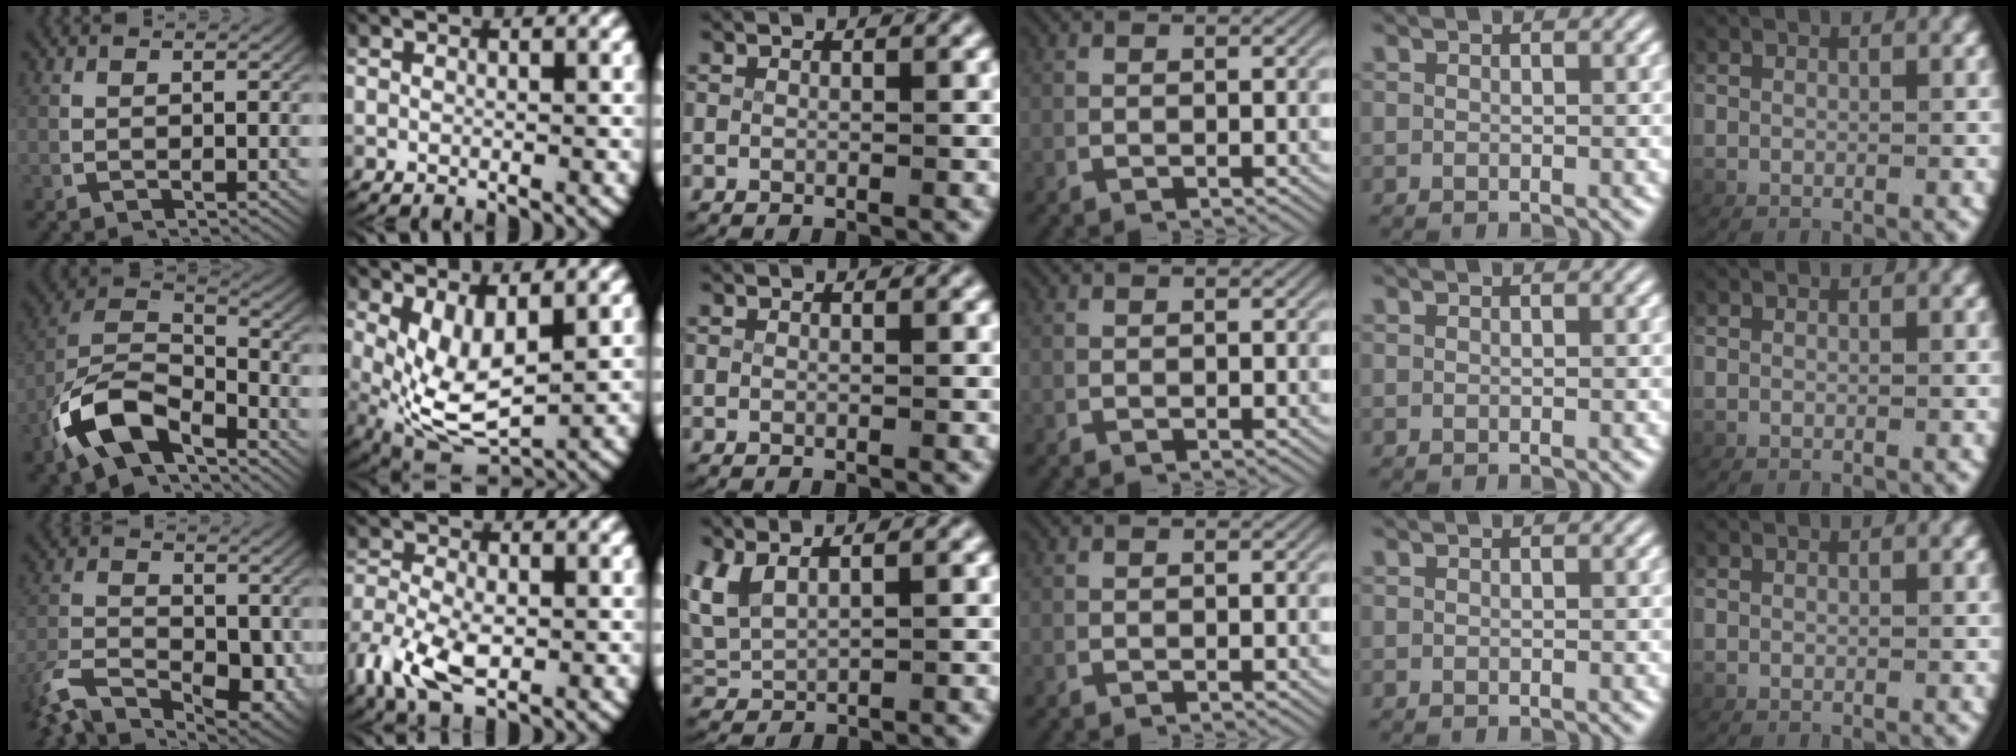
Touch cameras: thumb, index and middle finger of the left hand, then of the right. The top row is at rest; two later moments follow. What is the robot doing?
{"motion": "lift_and_place", "object": "scissors"}